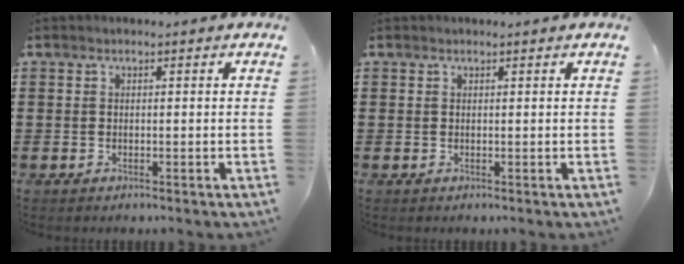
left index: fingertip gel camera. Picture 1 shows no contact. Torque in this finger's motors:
{"motor_torque": [-0.01, -0.02, -0.01, 0.01]}